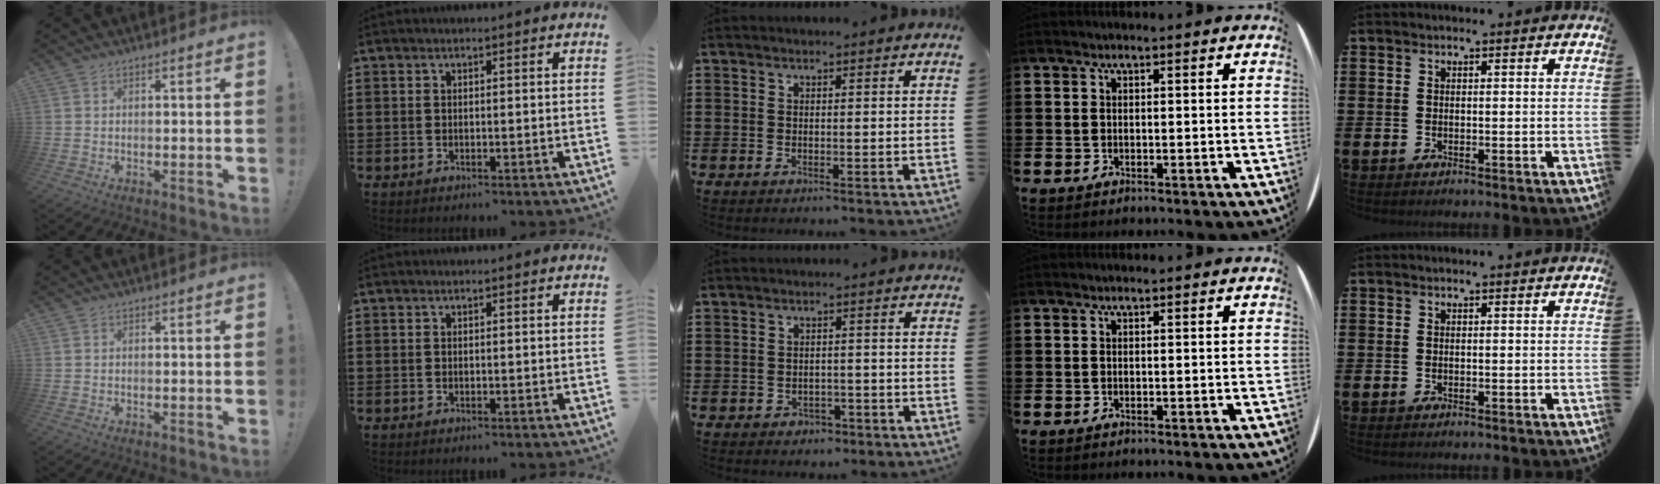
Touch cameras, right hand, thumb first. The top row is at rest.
{"middle": {"total": 1.5, "force": [-1.3, 0.9, 0.1], "torque": [-0.008, 0.000, -0.030]}}